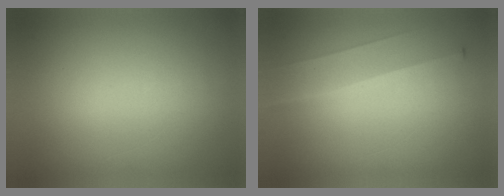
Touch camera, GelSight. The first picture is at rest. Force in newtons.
{"total": 2.8}